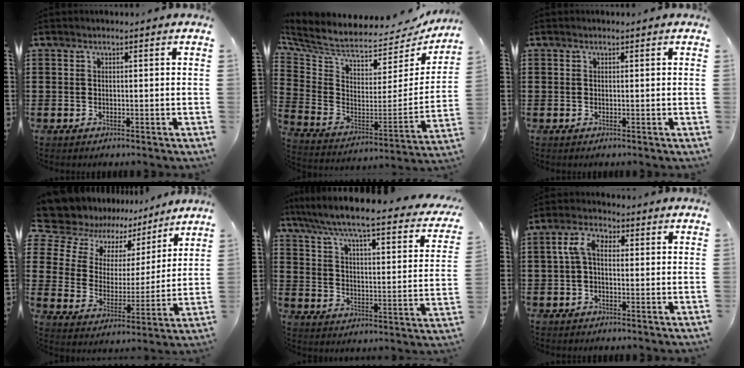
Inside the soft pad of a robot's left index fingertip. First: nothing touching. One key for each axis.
{"total": 5.5, "fx": 5.0, "fy": 1.2, "fz": 2.0, "tx": -0.071, "ty": -0.060, "tz": 0.080}
{"total": 0.0}
{"total": 8.3, "fx": 7.0, "fy": 4.5, "fz": 0.7, "tx": -0.066, "ty": -0.050, "tz": 0.127}
{"total": 5.6, "fx": 4.8, "fy": -0.5, "fz": 2.9, "tx": -0.081, "ty": -0.049, "tz": 0.072}
{"total": 5.0, "fx": 0.0, "fy": 2.7, "fz": 4.2, "tx": -0.104, "ty": 0.007, "tz": -0.008}